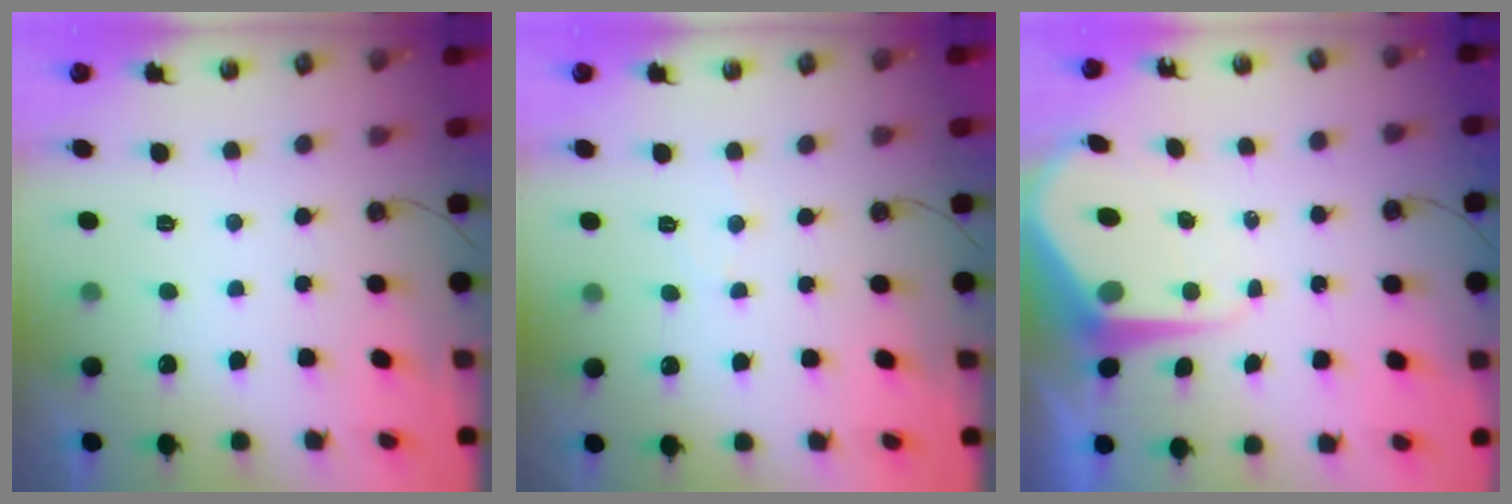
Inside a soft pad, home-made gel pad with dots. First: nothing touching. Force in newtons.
{"total": 5.3, "press": 5.2, "slide": 0.8}
{"total": 9.2, "press": 9.2, "slide": 1.0}